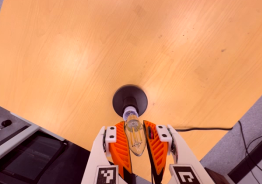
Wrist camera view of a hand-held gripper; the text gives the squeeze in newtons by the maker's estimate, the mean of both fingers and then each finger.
{"total": 22.0, "left": 24.5, "right": 19.4}